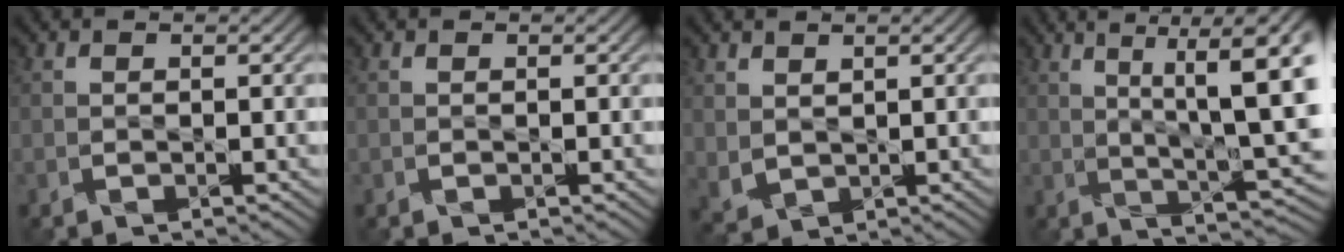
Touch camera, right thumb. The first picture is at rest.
{"total": 0.0}
{"total": 2.6, "force": [2.1, 1.4, 0.4], "torque": [-0.025, -0.001, 0.054]}
{"total": 12.6, "force": [4.1, 2.7, 11.7], "torque": [-0.164, 0.025, 0.075]}